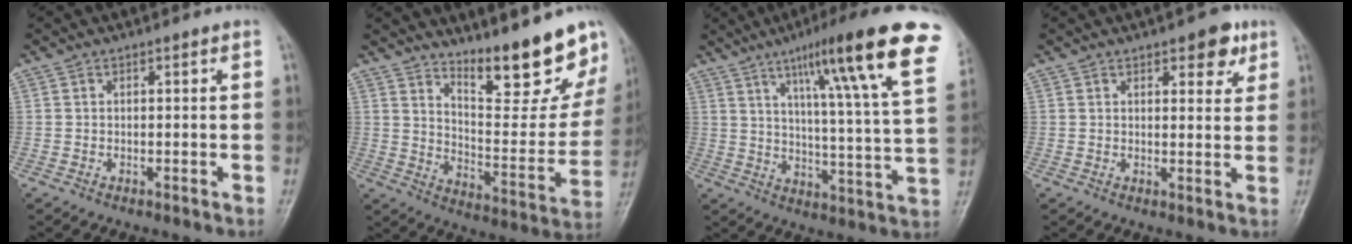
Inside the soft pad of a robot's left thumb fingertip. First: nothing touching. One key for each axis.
{"total": 18.2, "fx": 14.2, "fy": 4.5, "fz": 10.6, "tx": -0.111, "ty": -0.112, "tz": 0.213}
{"total": 22.7, "fx": 12.4, "fy": 2.4, "fz": 18.8, "tx": -0.255, "ty": -0.033, "tz": 0.171}
{"total": 5.5, "fx": 3.1, "fy": 2.5, "fz": 3.8, "tx": -0.027, "ty": -0.013, "tz": 0.034}